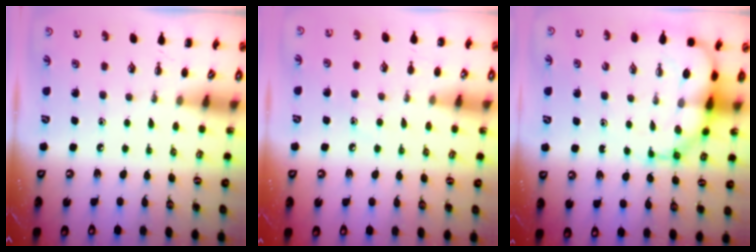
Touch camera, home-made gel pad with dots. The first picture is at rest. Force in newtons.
{"total": 7.7, "press": 7.4, "slide": 1.8}
{"total": 11.6, "press": 11.1, "slide": 3.4}